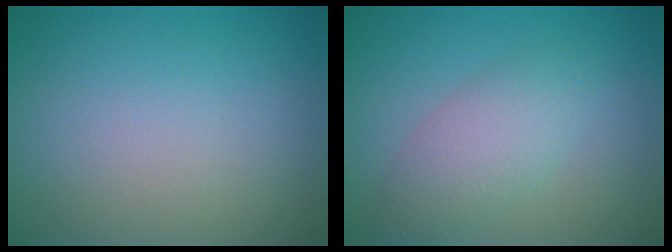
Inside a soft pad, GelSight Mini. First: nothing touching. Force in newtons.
{"total": 3.6, "press": 3.6, "slide": 0.3}